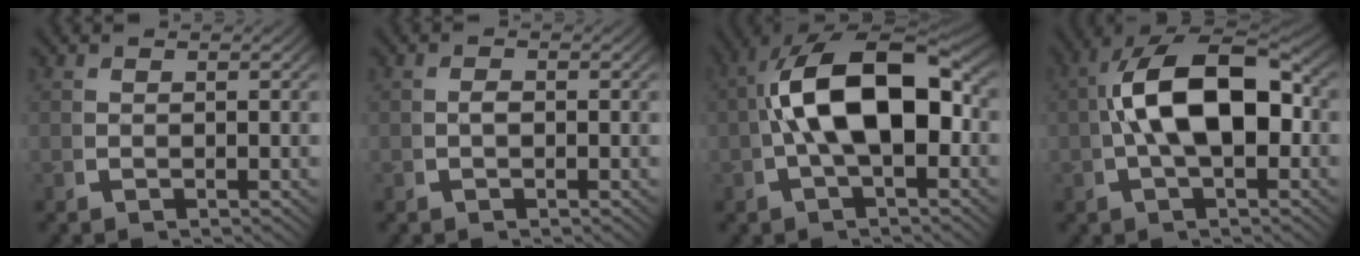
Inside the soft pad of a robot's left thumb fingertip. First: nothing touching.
{"total": 0.6, "force": [-0.2, 0.3, 0.5], "torque": [-0.011, 0.000, -0.003]}
{"total": 13.8, "force": [0.4, 7.8, 11.4], "torque": [-0.191, -0.019, 0.012]}
{"total": 12.2, "force": [0.5, 7.0, 10.0], "torque": [-0.171, -0.020, 0.015]}